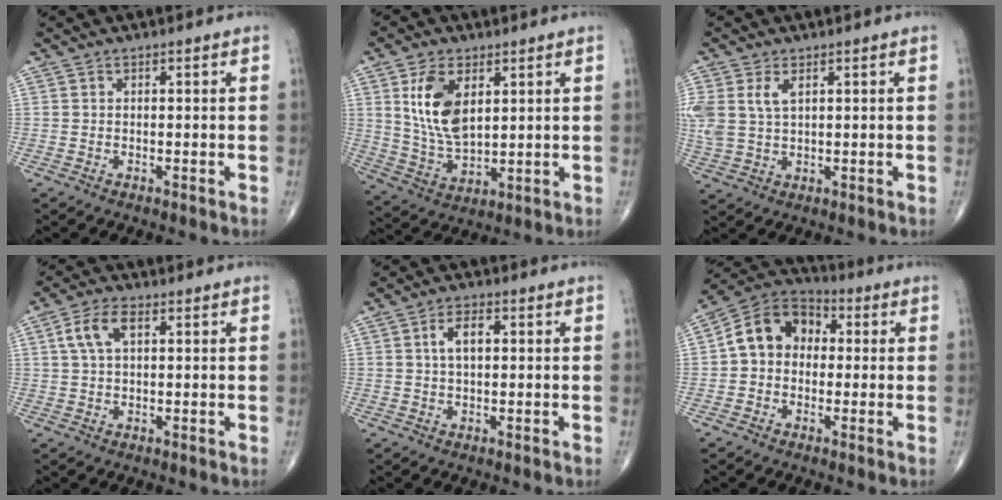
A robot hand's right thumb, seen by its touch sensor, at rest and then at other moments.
{"total": 11.5, "force": [3.7, 6.2, 8.9], "torque": [-0.162, -0.020, 0.078]}
{"total": 7.3, "force": [2.5, 4.2, 5.4], "torque": [-0.130, 0.005, 0.057]}
{"total": 5.7, "force": [1.7, 2.9, 4.6], "torque": [-0.100, 0.012, 0.034]}
{"total": 4.4, "force": [0.9, 2.2, 3.7], "torque": [-0.070, 0.006, 0.013]}
{"total": 11.1, "force": [0.6, 8.7, 6.9], "torque": [-0.095, 0.037, -0.007]}